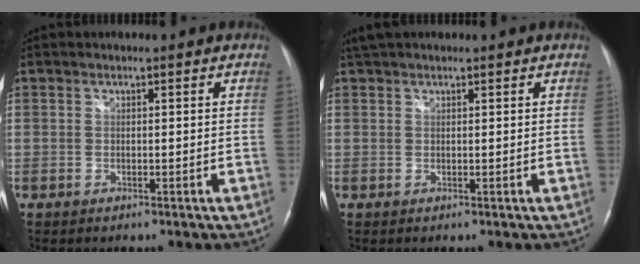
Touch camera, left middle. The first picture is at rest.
{"total": 2.8, "force": [2.4, 0.9, 1.1], "torque": [-0.023, 0.029, 0.043]}